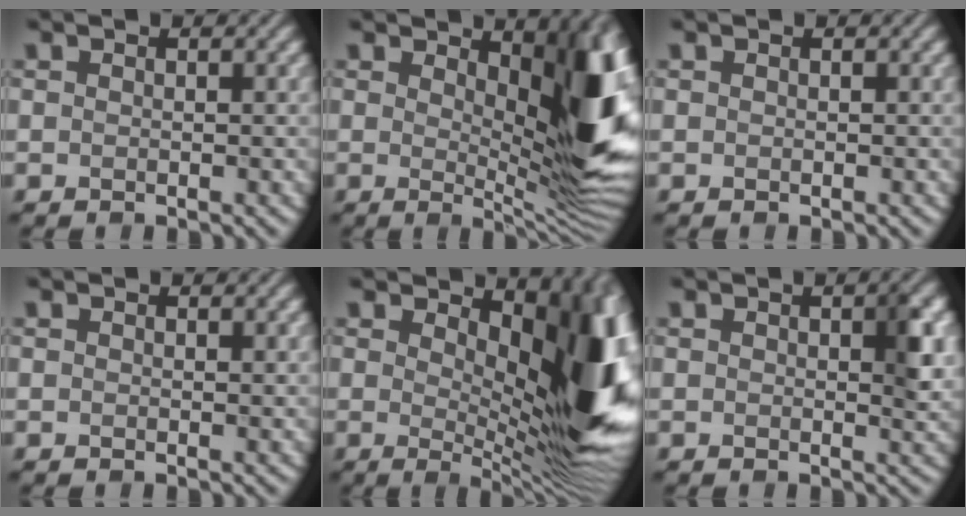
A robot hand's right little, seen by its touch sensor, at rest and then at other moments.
{"total": 11.5, "force": [2.3, 4.1, 10.5], "torque": [-0.105, -0.005, 0.034]}
{"total": 0.0}
{"total": 0.8, "force": [0.5, 0.1, 0.6], "torque": [-0.006, -0.001, 0.008]}
{"total": 13.6, "force": [2.3, 5.8, 12.0], "torque": [-0.117, -0.008, 0.042]}
{"total": 3.2, "force": [0.8, 0.8, 3.0], "torque": [-0.039, -0.003, 0.012]}